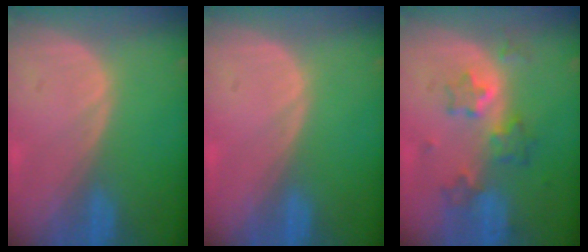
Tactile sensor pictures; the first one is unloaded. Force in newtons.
{"total": 0.0}
{"total": 6.6, "press": 6.0, "slide": 2.7}